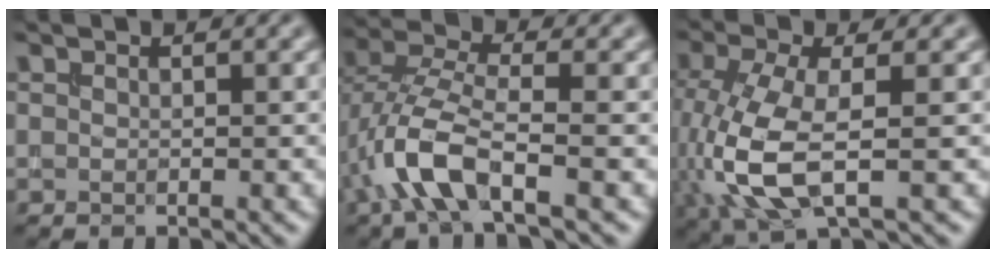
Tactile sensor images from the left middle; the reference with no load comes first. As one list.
[{"total": 5.9, "force": [-2.6, 2.0, 4.9], "torque": [-0.110, 0.006, -0.062]}, {"total": 7.4, "force": [-1.3, 2.8, 6.7], "torque": [-0.170, -0.003, -0.029]}]